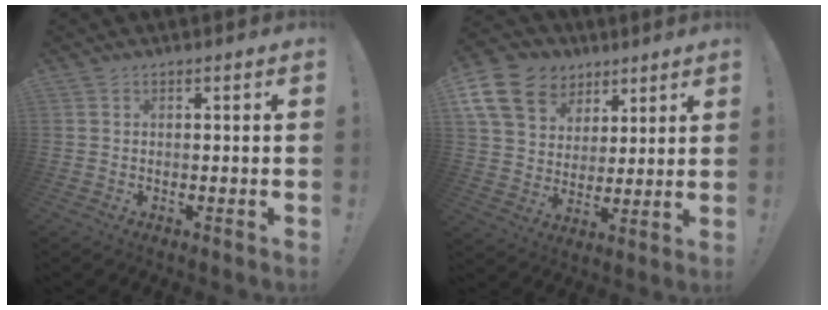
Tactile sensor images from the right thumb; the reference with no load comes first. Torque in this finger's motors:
{"motor_torque": [0.70, 2.22, 0.24, 0.02, 0.10]}